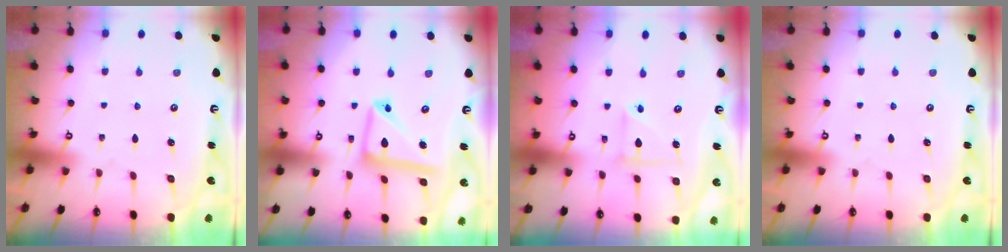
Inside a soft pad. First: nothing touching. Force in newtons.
{"total": 13.3, "press": 13.3, "slide": 1.4}
{"total": 5.1, "press": 5.1, "slide": 0.7}
{"total": 0.0}